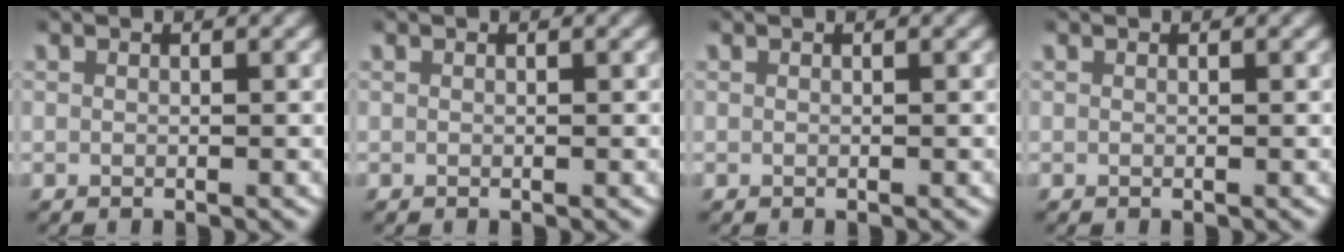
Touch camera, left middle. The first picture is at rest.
{"total": 0.0}
{"total": 0.0}
{"total": 0.0}